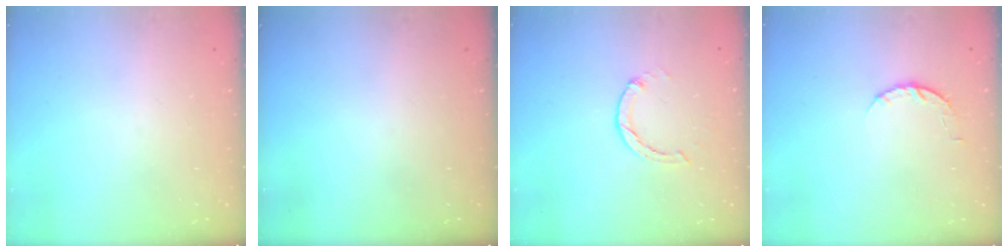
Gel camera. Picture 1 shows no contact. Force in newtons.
{"total": 0.0}
{"total": 0.0}
{"total": 3.9, "press": 3.9, "slide": 0.6}